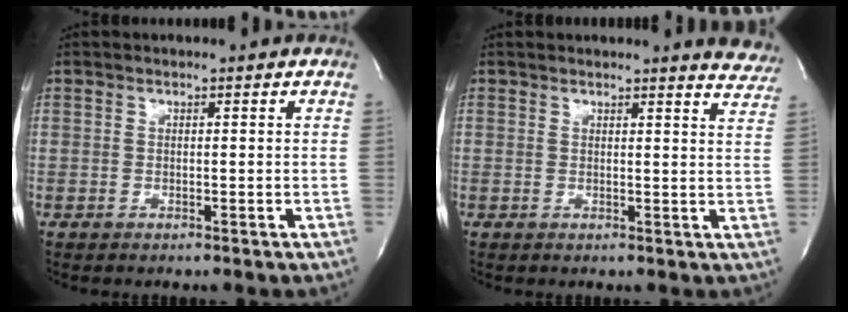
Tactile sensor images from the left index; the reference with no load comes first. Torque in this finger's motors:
{"motor_torque": [-0.16, 0.09, 0.10, 0.02]}